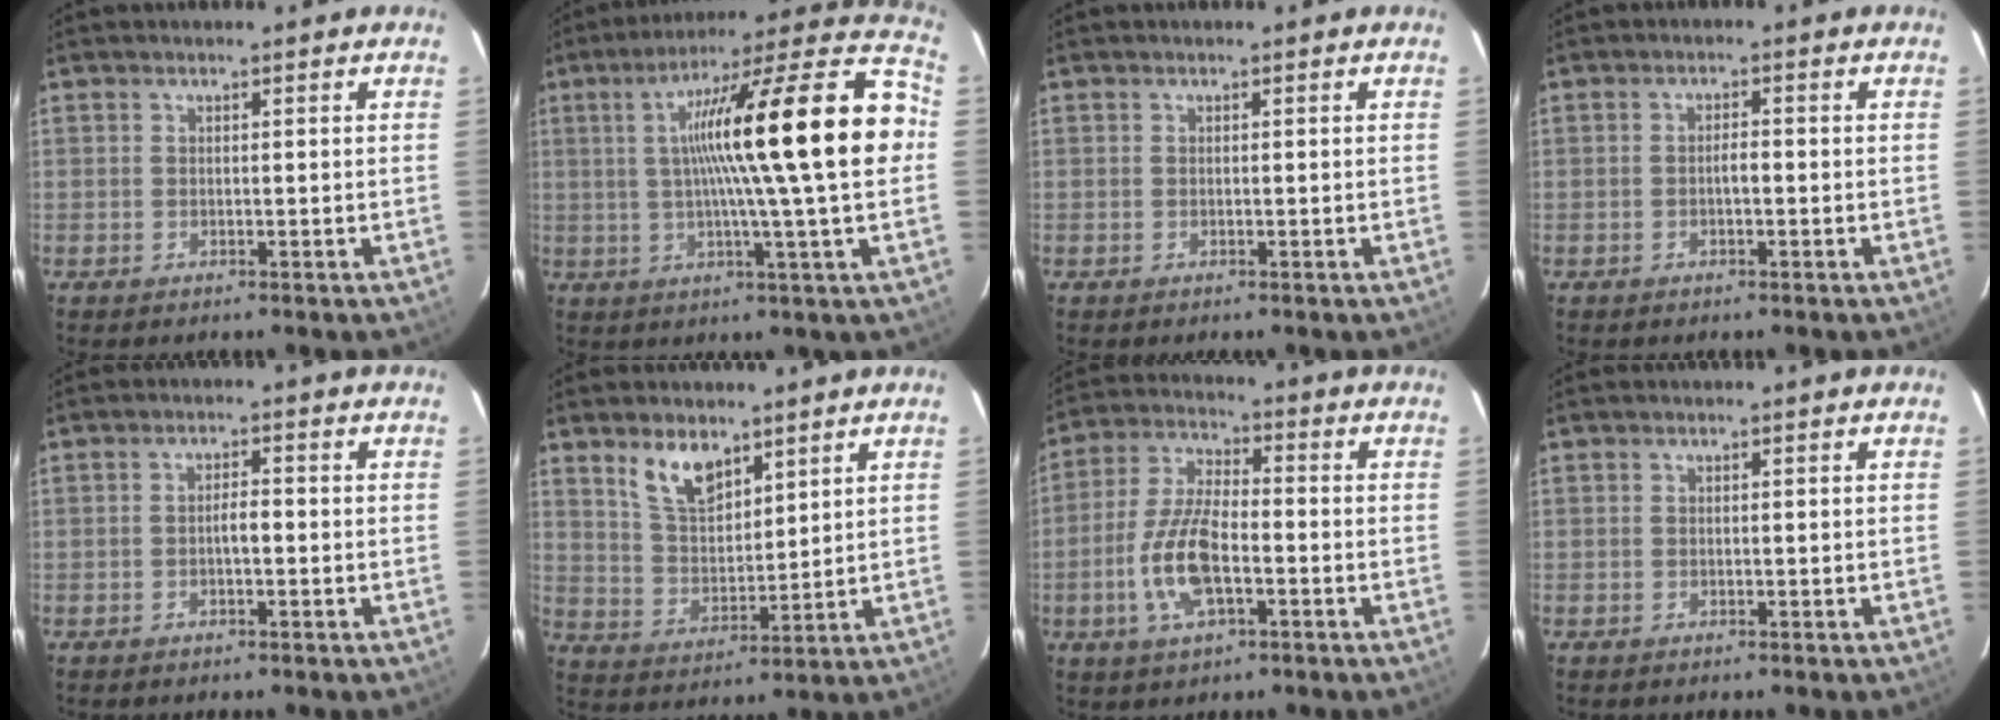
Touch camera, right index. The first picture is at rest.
{"total": 23.6, "force": [1.9, 0.8, 23.5], "torque": [-0.350, 0.038, 0.021]}
{"total": 0.0}
{"total": 1.6, "force": [-0.6, 0.4, 1.4], "torque": [-0.027, 0.005, -0.010]}
{"total": 2.0, "force": [-0.7, 0.5, 1.8], "torque": [-0.035, 0.006, -0.012]}
{"total": 8.5, "force": [5.6, 4.0, 4.9], "torque": [-0.089, 0.006, 0.116]}
{"total": 11.2, "force": [-3.6, 4.2, 9.7], "torque": [-0.206, 0.003, -0.071]}
{"total": 0.0}